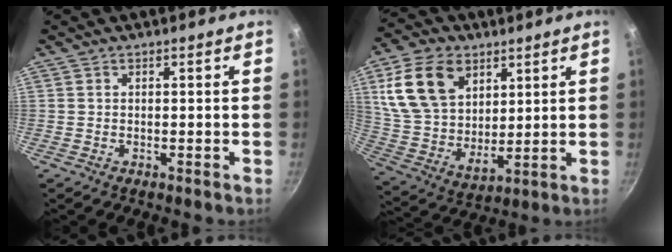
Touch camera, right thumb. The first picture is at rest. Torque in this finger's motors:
{"motor_torque": [-0.76, 1.23, 0.80, 0.32, 0.16]}